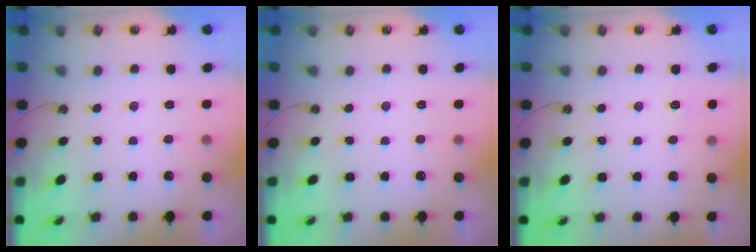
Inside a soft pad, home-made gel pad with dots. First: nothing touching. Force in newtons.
{"total": 0.0}
{"total": 3.7, "press": 3.6, "slide": 0.5}